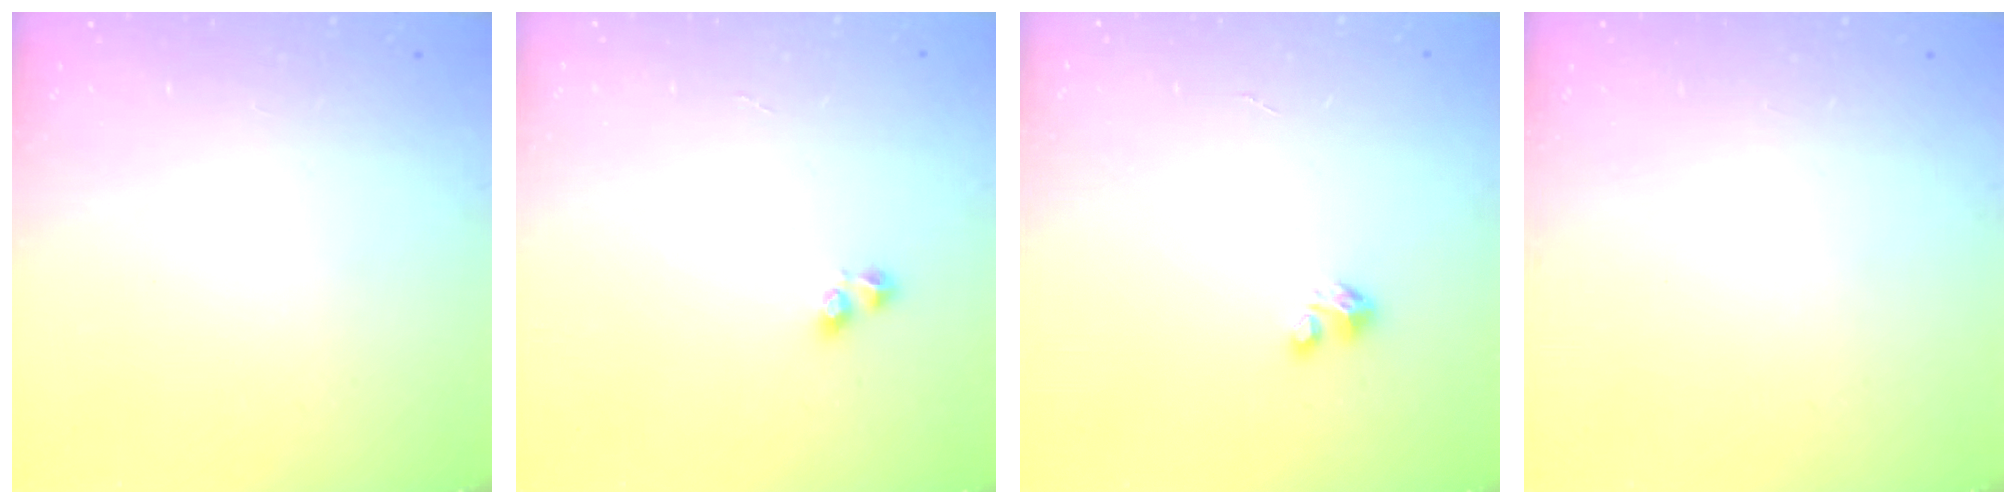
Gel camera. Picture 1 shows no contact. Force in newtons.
{"total": 2.5, "press": 2.2, "slide": 1.3}
{"total": 1.8, "press": 1.8, "slide": 0.1}
{"total": 0.0}